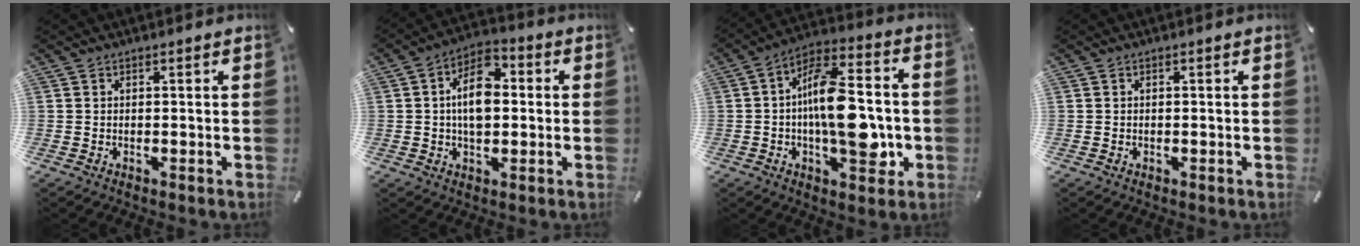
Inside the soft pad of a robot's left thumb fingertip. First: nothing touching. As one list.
[{"total": 10.5, "force": [0.5, 6.8, 8.0], "torque": [-0.137, 0.008, 0.006]}, {"total": 17.8, "force": [-2.1, 9.0, 15.2], "torque": [-0.244, 0.008, -0.033]}, {"total": 0.0}]